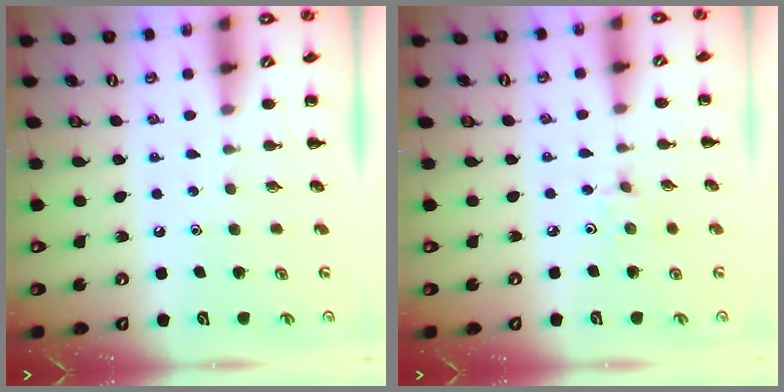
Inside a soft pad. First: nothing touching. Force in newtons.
{"total": 2.4, "press": 2.3, "slide": 0.8}